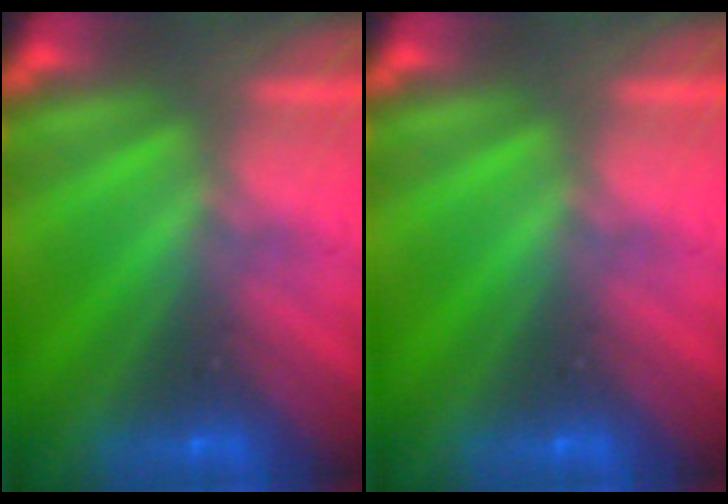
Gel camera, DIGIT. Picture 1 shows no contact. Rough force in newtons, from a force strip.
{"total": 0.0}